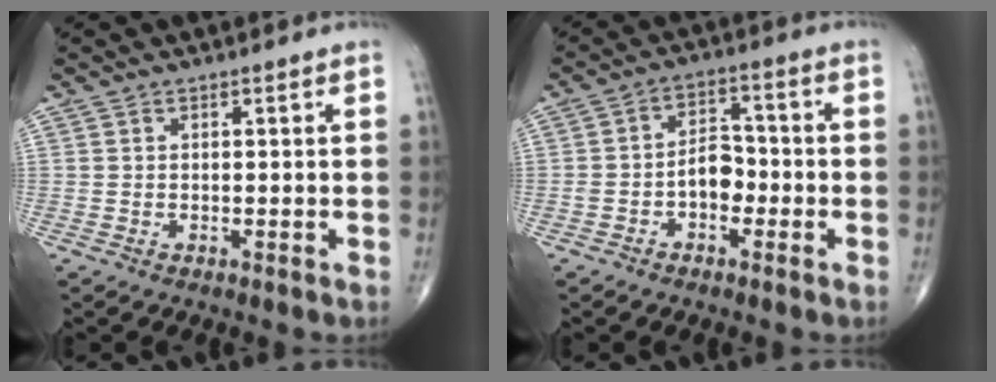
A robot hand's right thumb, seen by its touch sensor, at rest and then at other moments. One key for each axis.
{"total": 5.7, "fx": -1.9, "fy": 3.8, "fz": 3.9, "tx": -0.048, "ty": 0.031, "tz": -0.040}